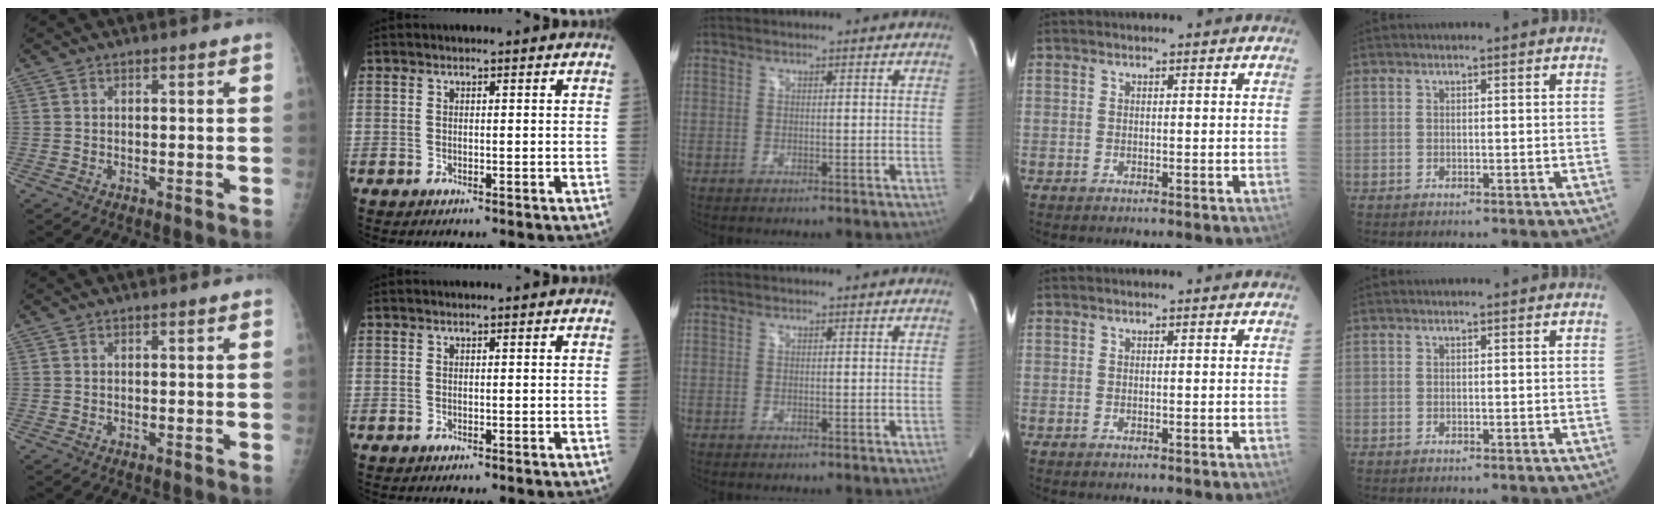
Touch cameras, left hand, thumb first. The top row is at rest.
{}